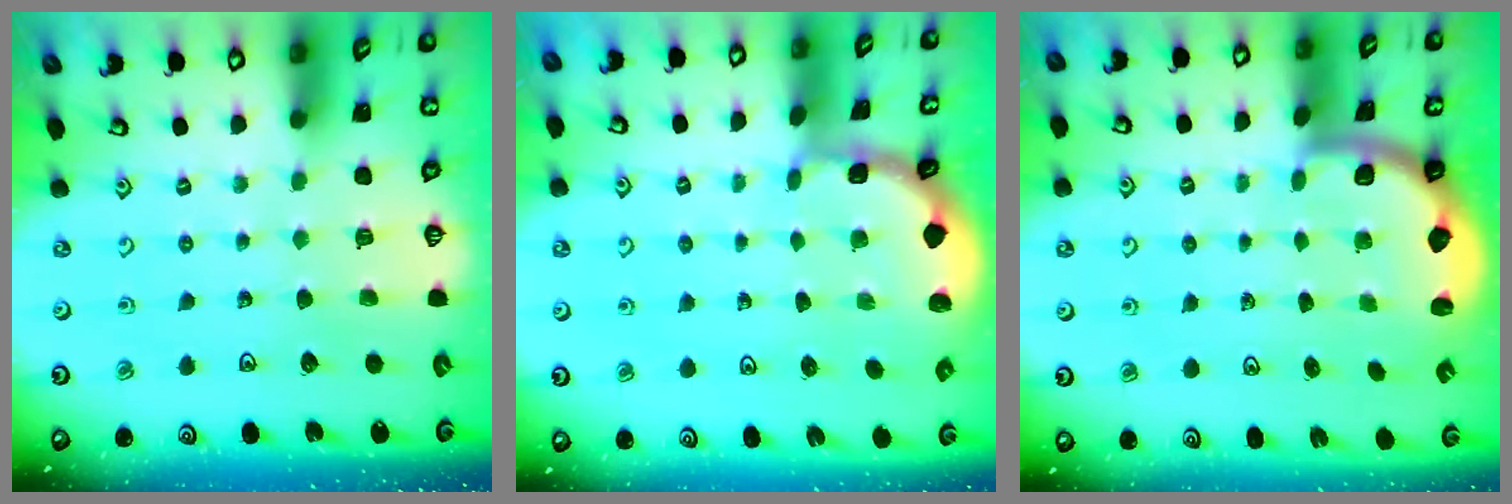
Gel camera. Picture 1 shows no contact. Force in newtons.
{"total": 2.6, "press": 2.6, "slide": 0.3}
{"total": 2.0, "press": 1.9, "slide": 0.5}